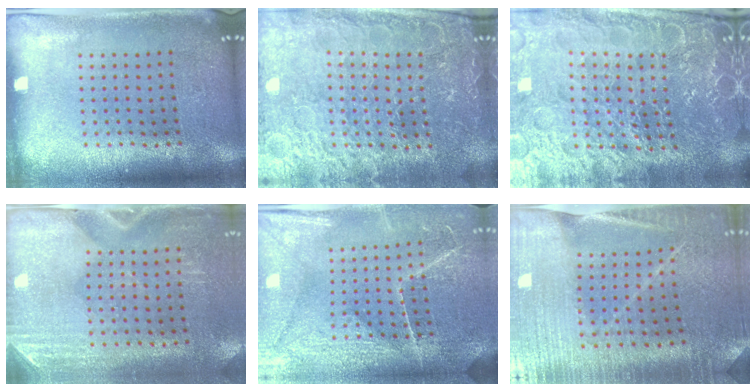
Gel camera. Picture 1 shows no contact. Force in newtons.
{"total": 4.1, "press": 4.0, "slide": 1.0}
{"total": 5.2, "press": 4.9, "slide": 1.7}
{"total": 3.0, "press": 2.6, "slide": 1.5}
{"total": 3.9, "press": 3.7, "slide": 1.3}
{"total": 2.0, "press": 2.0, "slide": 0.1}